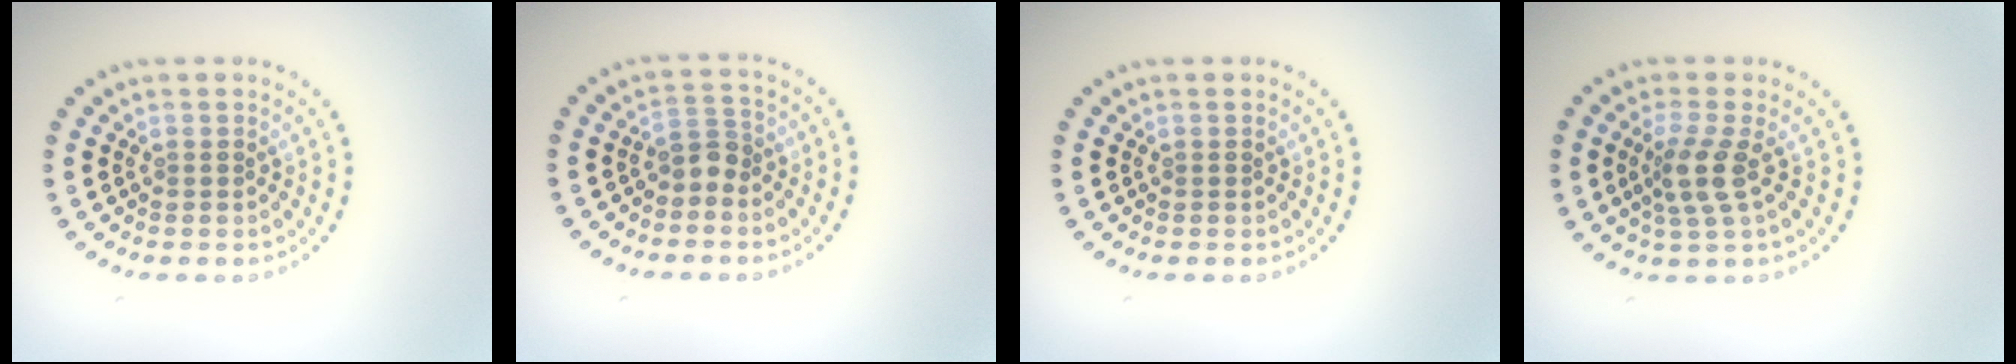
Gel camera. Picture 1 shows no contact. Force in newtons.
{"total": 1.7, "press": 1.4, "slide": 1.0}
{"total": 0.0}
{"total": 2.9, "press": 2.3, "slide": 1.8}